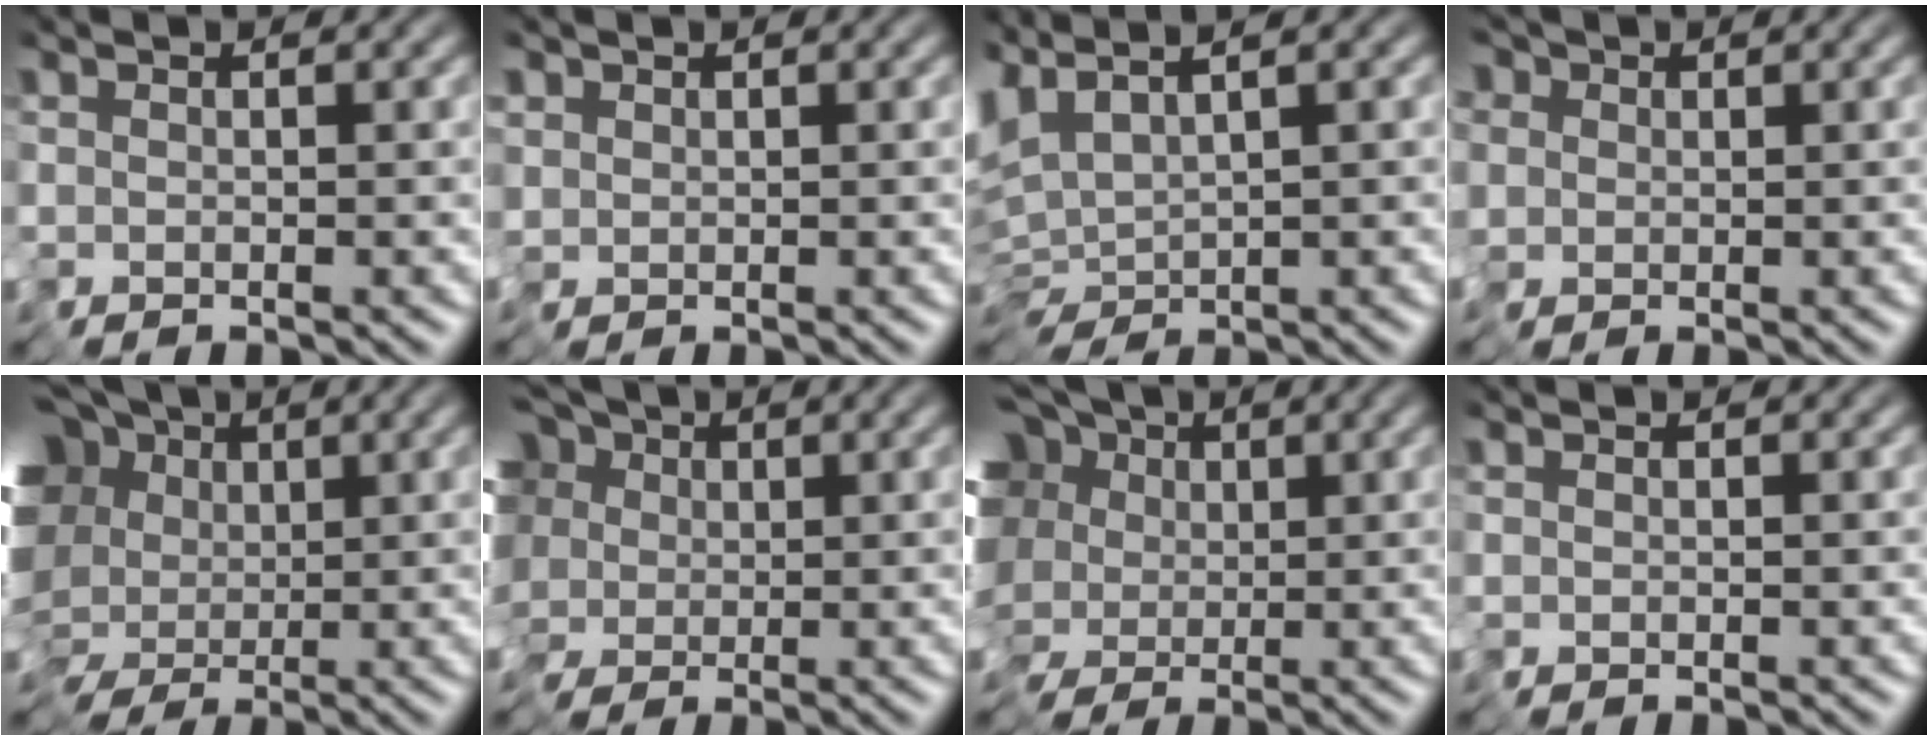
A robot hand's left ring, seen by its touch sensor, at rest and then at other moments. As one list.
[{"total": 1.3, "force": [0.5, 1.3, -0.1], "torque": [0.009, 0.011, 0.014]}, {"total": 5.3, "force": [2.0, 2.5, 4.3], "torque": [-0.105, 0.007, 0.048]}, {"total": 7.5, "force": [2.7, 6.2, 3.2], "torque": [-0.066, 0.039, 0.010]}, {"total": 14.8, "force": [2.3, 11.9, 8.6], "torque": [-0.200, 0.026, 0.017]}, {"total": 14.5, "force": [6.1, 10.0, 8.5], "torque": [-0.183, 0.043, 0.065]}, {"total": 12.5, "force": [3.3, 9.6, 7.3], "torque": [-0.168, 0.033, 0.021]}, {"total": 0.0}]